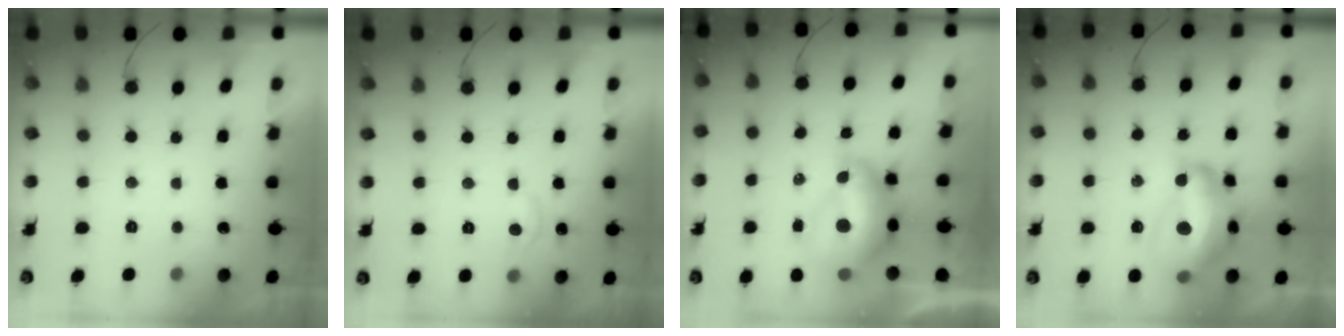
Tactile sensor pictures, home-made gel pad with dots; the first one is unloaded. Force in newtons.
{"total": 7.0, "press": 7.0, "slide": 0.5}
{"total": 12.3, "press": 12.3, "slide": 1.1}
{"total": 17.5, "press": 17.5, "slide": 1.4}